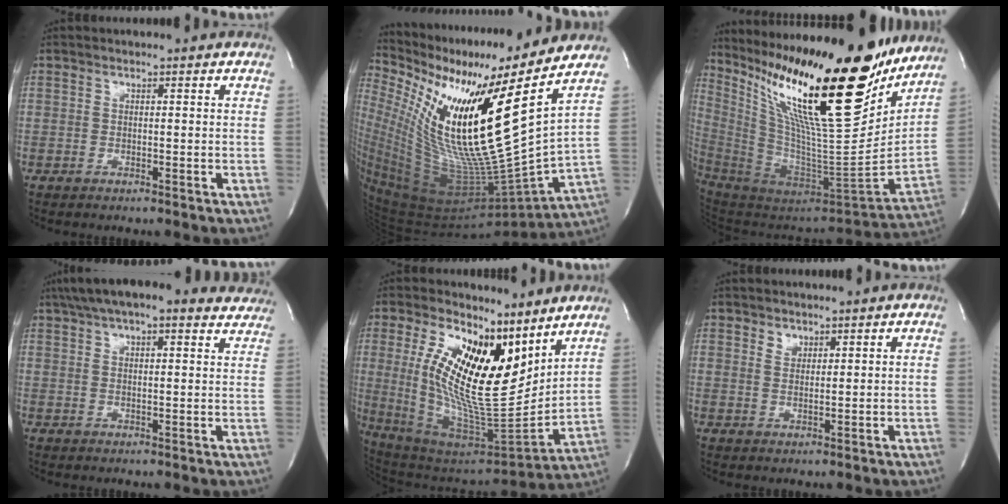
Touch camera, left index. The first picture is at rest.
{"total": 27.2, "force": [11.7, 0.8, 24.5], "torque": [-0.469, -0.024, 0.203]}
{"total": 31.4, "force": [22.2, 4.4, 21.8], "torque": [-0.402, -0.042, 0.363]}
{"total": 19.0, "force": [15.7, 4.9, 9.4], "torque": [-0.149, 0.051, 0.198]}
{"total": 19.4, "force": [8.0, 6.2, 16.5], "torque": [-0.315, -0.016, 0.150]}
{"total": 1.4, "force": [1.0, 0.7, 0.8], "torque": [-0.014, 0.000, 0.023]}